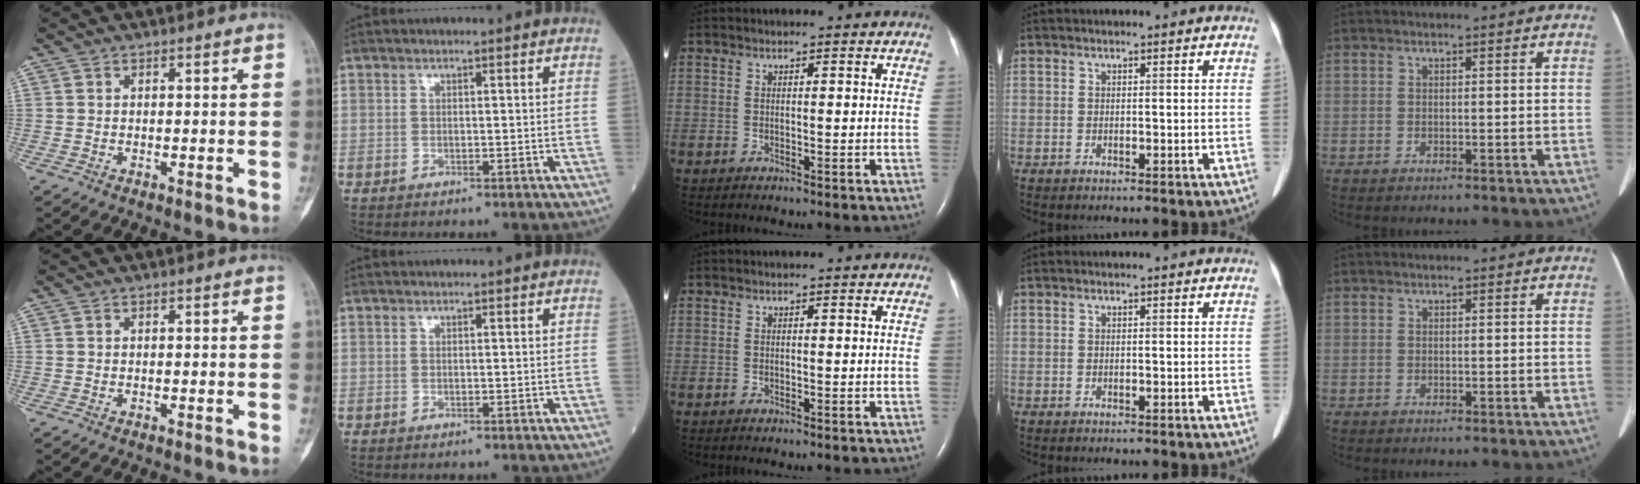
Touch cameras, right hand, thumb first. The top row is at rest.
{}